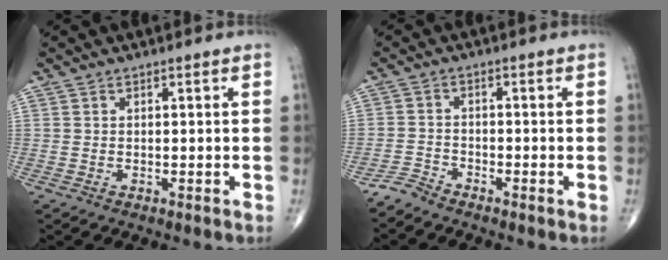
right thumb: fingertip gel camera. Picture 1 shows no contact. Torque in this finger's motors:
{"motor_torque": [1.58, -0.45, 0.05, -0.98, 0.03]}